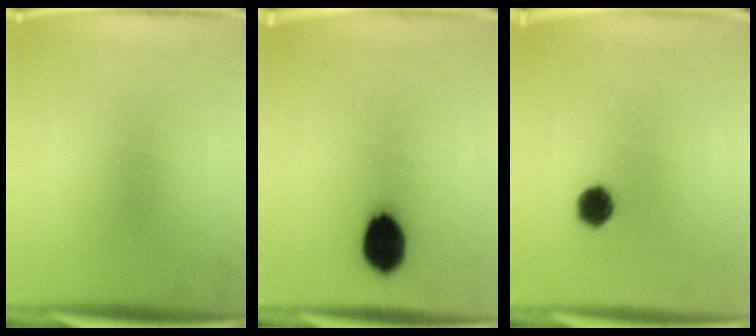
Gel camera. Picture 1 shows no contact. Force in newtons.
{"total": 10.1}
{"total": 5.1}